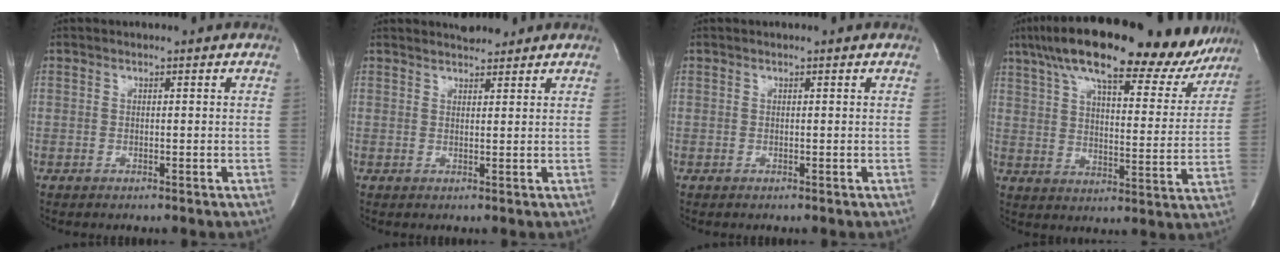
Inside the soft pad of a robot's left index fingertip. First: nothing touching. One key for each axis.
{"total": 2.3, "fx": 2.2, "fy": 0.6, "fz": 0.4, "tx": -0.010, "ty": 0.005, "tz": 0.035}
{"total": 0.0}
{"total": 25.5, "fx": 20.0, "fy": 6.9, "fz": 14.2, "tx": -0.229, "ty": 0.026, "tz": 0.269}